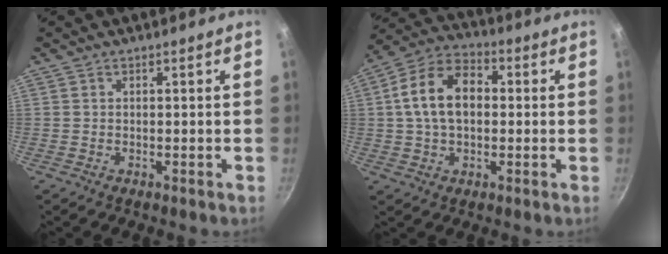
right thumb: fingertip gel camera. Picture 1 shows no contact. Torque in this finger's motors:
{"motor_torque": [-0.59, 0.90, 1.22, -0.02, 0.33]}